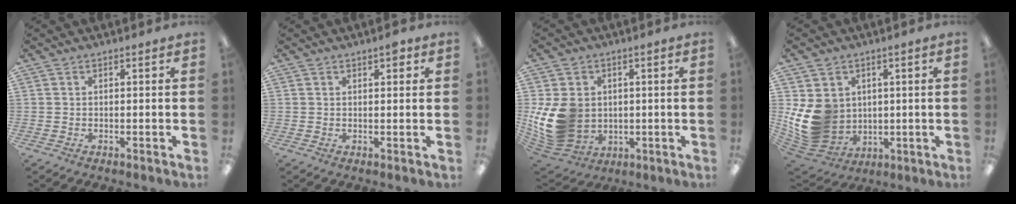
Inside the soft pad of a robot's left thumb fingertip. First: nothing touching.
{"total": 2.5, "force": [1.5, 1.0, 1.7], "torque": [-0.019, -0.003, 0.021]}
{"total": 14.7, "force": [0.3, 12.2, 8.3], "torque": [-0.188, -0.004, 0.011]}
{"total": 13.4, "force": [1.1, 11.8, 6.4], "torque": [-0.159, -0.013, 0.032]}